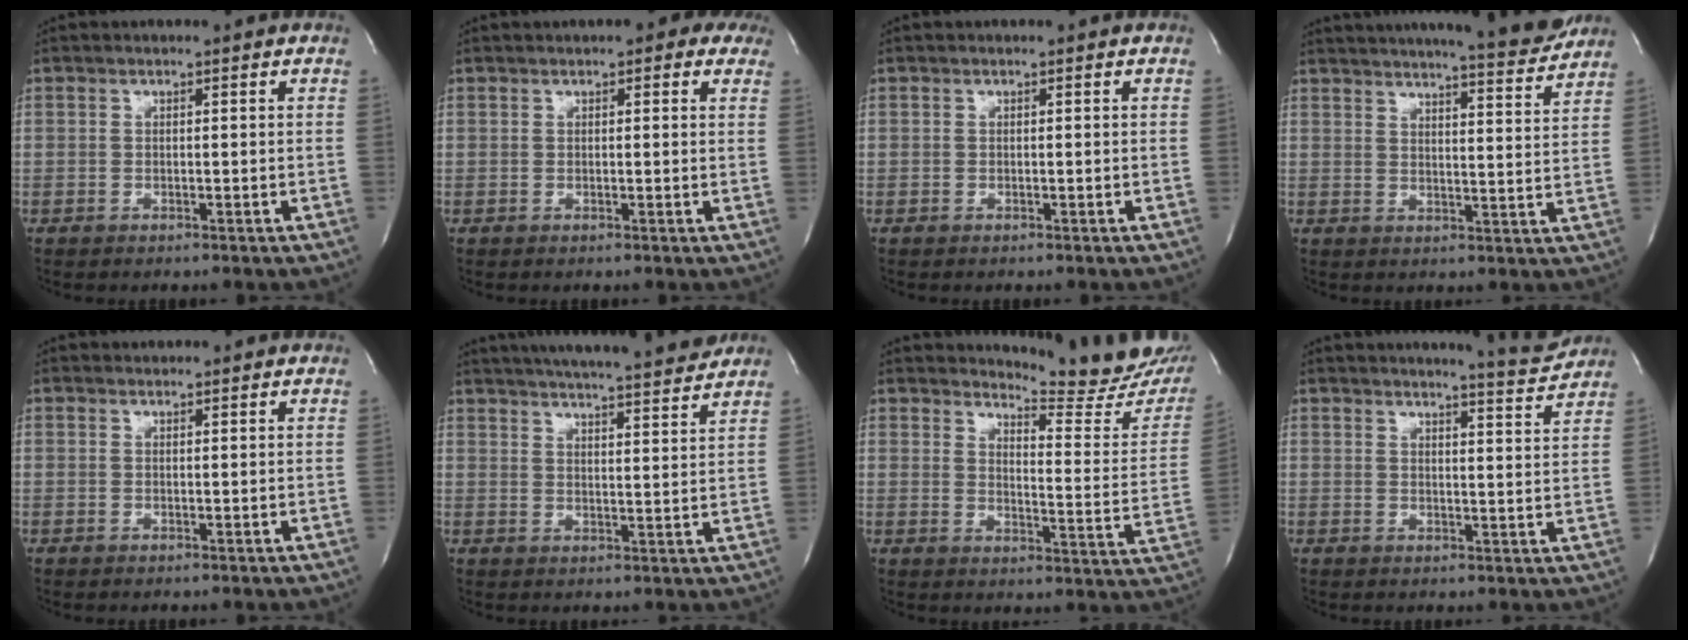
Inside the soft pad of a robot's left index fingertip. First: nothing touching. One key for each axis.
{"total": 5.7, "fx": 4.2, "fy": 2.0, "fz": 3.3, "tx": -0.027, "ty": 0.014, "tz": 0.041}
{"total": 0.0}
{"total": 17.9, "fx": 16.6, "fy": 0.6, "fz": 6.8, "tx": -0.103, "ty": -0.030, "tz": 0.211}
{"total": 2.6, "fx": 2.6, "fy": 0.5, "fz": 0.2, "tx": -0.011, "ty": 0.016, "tz": 0.031}
{"total": 19.1, "fx": 17.5, "fy": 0.8, "fz": 7.5, "tx": -0.125, "ty": -0.009, "tz": 0.235}
{"total": 16.6, "fx": 16.2, "fy": 0.8, "fz": 3.6, "tx": -0.041, "ty": -0.122, "tz": 0.179}
{"total": 7.2, "fx": 7.1, "fy": -0.5, "fz": 1.1, "tx": -0.023, "ty": -0.026, "tz": 0.086}